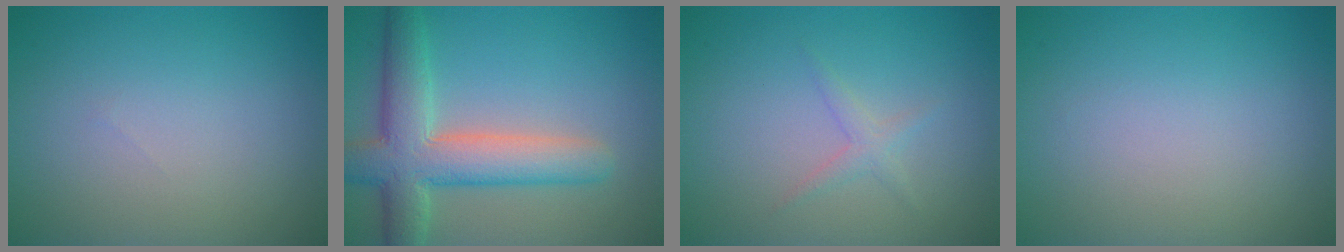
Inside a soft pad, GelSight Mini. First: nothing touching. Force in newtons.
{"total": 7.3, "press": 7.2, "slide": 0.8}
{"total": 1.2, "press": 1.2, "slide": 0.1}
{"total": 0.0}